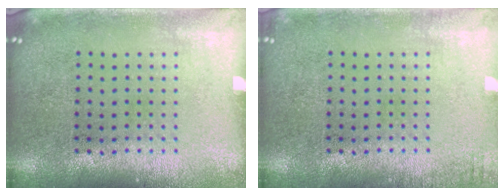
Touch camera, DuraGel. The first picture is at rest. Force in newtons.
{"total": 1.0, "press": 1.0, "slide": 0.1}